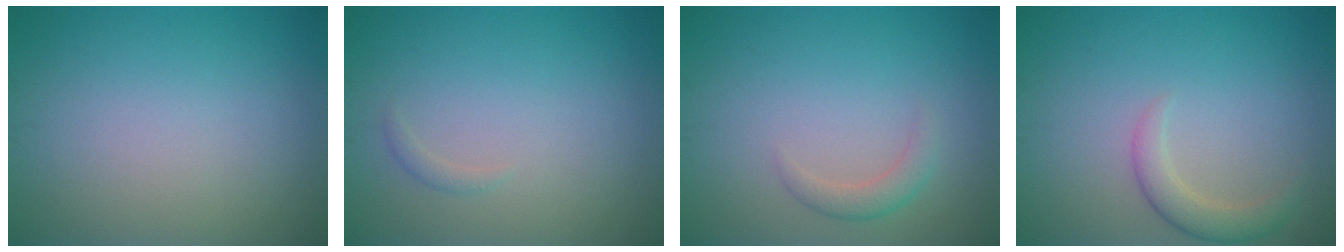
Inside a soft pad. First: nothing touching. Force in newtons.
{"total": 0.7, "press": 0.7, "slide": 0.0}
{"total": 1.6, "press": 1.6, "slide": 0.1}
{"total": 2.4, "press": 2.4, "slide": 0.3}